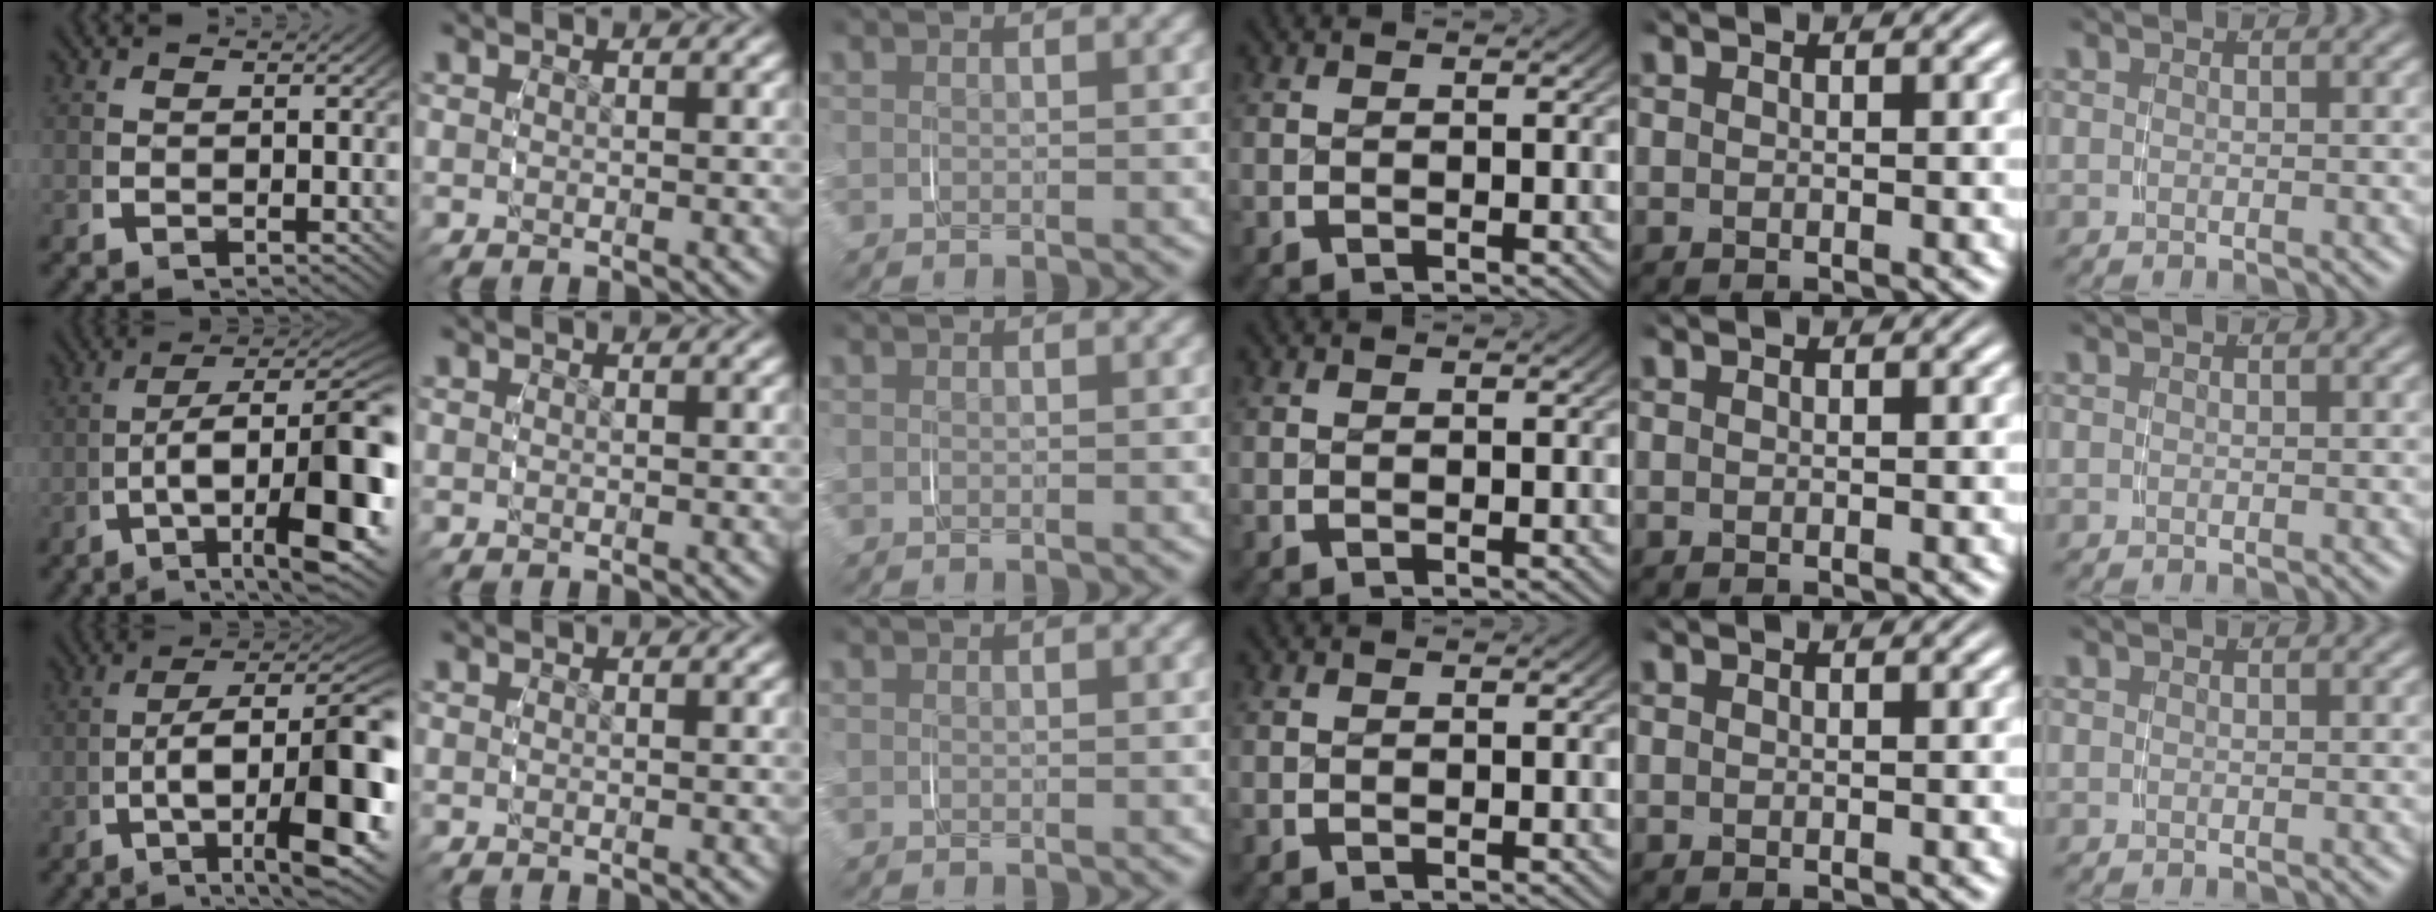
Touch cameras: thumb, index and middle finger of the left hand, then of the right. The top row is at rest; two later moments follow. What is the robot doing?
{"motion": "grasp_and_lifting", "object": "jewelry box"}